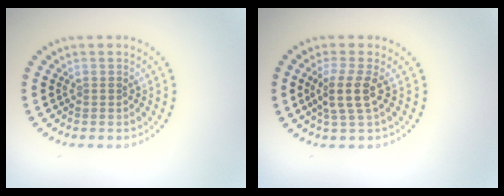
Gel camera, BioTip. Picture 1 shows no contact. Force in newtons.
{"total": 2.7, "press": 2.3, "slide": 1.5}